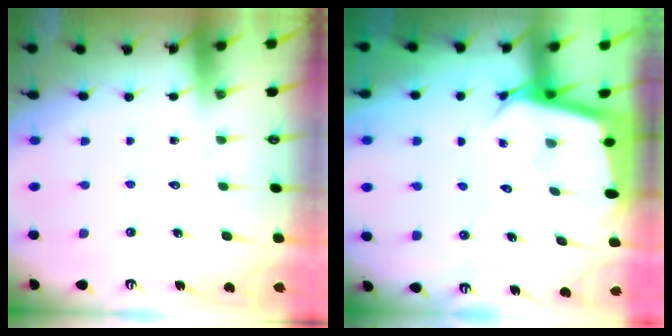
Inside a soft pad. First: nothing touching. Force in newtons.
{"total": 3.0, "press": 3.0, "slide": 0.2}